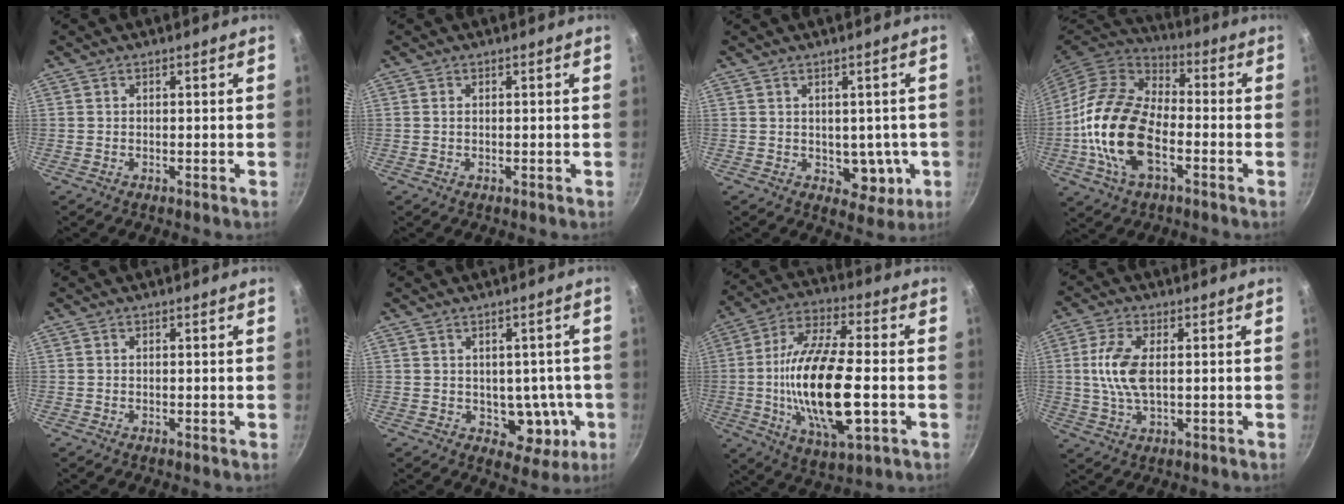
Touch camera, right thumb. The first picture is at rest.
{"total": 0.6, "force": [0.1, 0.4, 0.4], "torque": [-0.007, 0.002, 0.002]}
{"total": 6.3, "force": [-0.4, 4.4, 4.4], "torque": [-0.021, 0.002, 0.004]}
{"total": 19.2, "force": [-4.4, 11.0, 15.1], "torque": [-0.273, 0.030, -0.093]}
{"total": 0.0}
{"total": 8.2, "force": [-0.9, 5.8, 5.6], "torque": [-0.031, 0.005, -0.001]}
{"total": 21.2, "force": [-3.0, 7.9, 19.4], "torque": [-0.370, 0.013, -0.057]}
{"total": 8.5, "force": [0.8, 4.1, 7.4], "torque": [-0.152, 0.003, 0.013]}